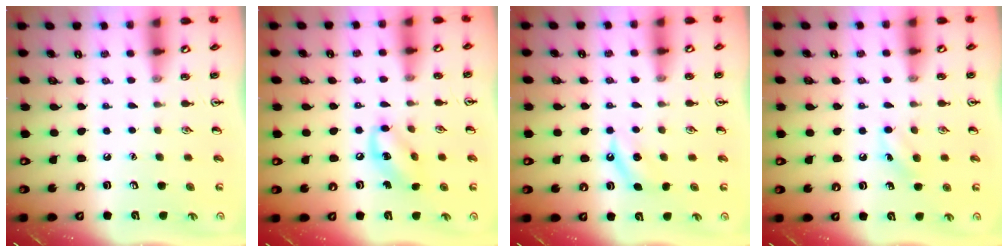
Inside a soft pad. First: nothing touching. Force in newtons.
{"total": 8.2, "press": 8.0, "slide": 1.4}
{"total": 4.6, "press": 4.5, "slide": 1.3}
{"total": 5.8, "press": 5.5, "slide": 1.9}